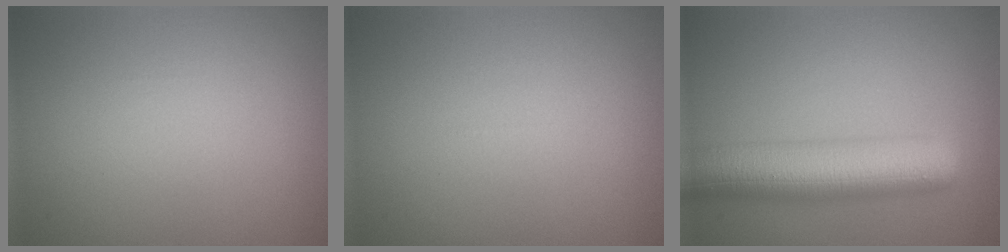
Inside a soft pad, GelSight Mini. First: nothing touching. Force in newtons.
{"total": 0.0}
{"total": 8.7, "press": 8.7, "slide": 0.2}